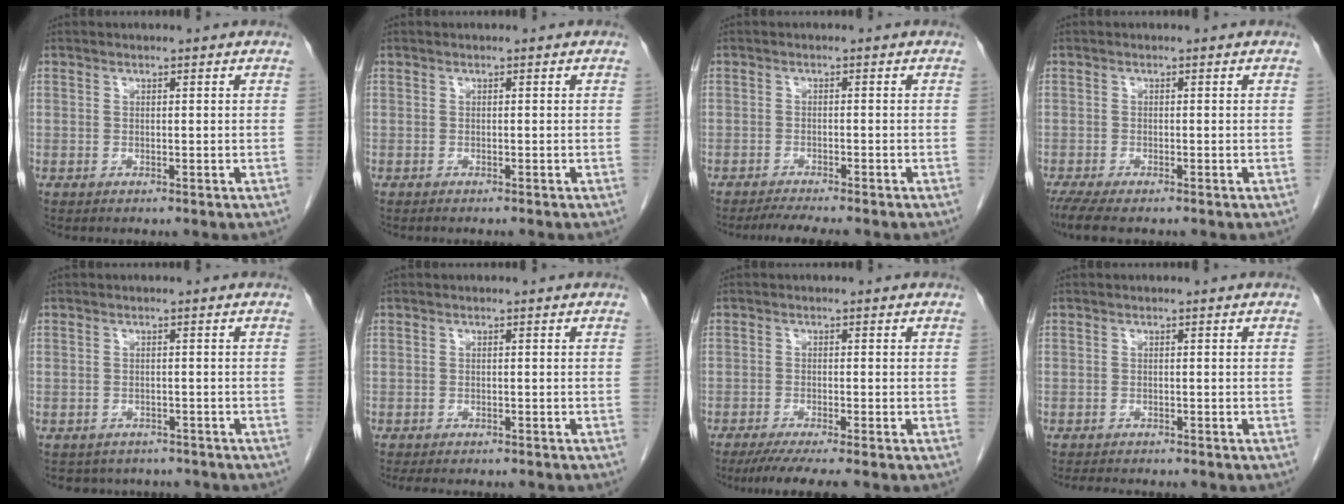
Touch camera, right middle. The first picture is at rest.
{"total": 1.5, "force": [-1.3, 0.0, 0.7], "torque": [-0.008, 0.000, -0.016]}
{"total": 4.4, "force": [-3.9, 0.2, 2.1], "torque": [-0.031, -0.010, -0.061]}
{"total": 5.0, "force": [-4.0, 0.9, 2.9], "torque": [-0.052, -0.014, -0.065]}
{"total": 6.7, "force": [-6.0, 2.9, 0.5], "torque": [-0.003, 0.012, -0.067]}
{"total": 9.4, "force": [-8.4, 2.1, 3.7], "torque": [-0.046, -0.008, -0.103]}
{"total": 7.4, "force": [-6.2, -0.5, 4.0], "torque": [-0.049, -0.020, -0.098]}
{"total": 6.4, "force": [-5.8, 1.2, 2.5], "torque": [-0.031, -0.005, -0.081]}